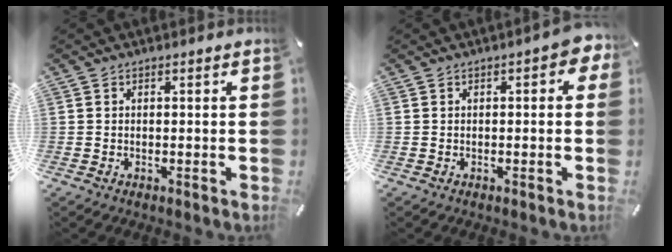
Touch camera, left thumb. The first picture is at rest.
{"total": 3.3, "force": [0.1, 1.5, 3.0], "torque": [-0.040, 0.003, -0.002]}